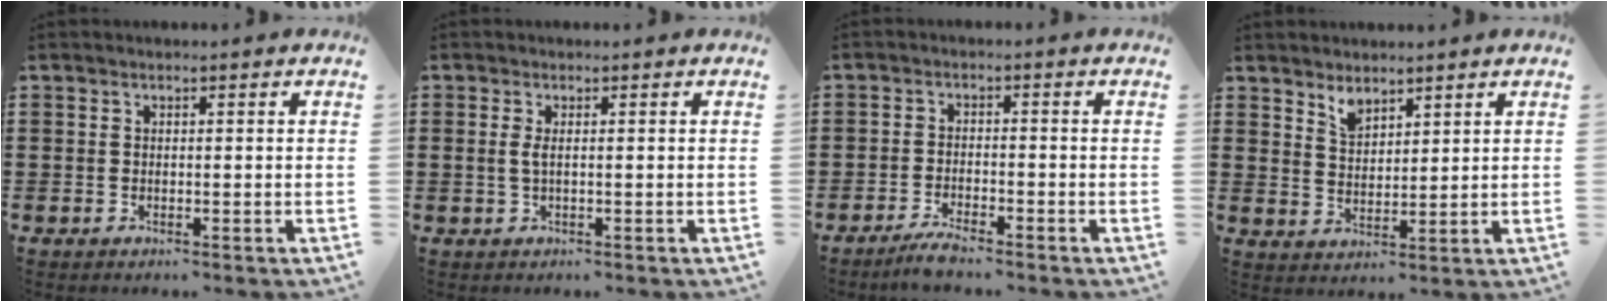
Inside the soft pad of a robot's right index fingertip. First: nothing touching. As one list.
[{"total": 1.5, "force": [0.0, 0.4, 1.4], "torque": [-0.036, -0.001, -0.003]}, {"total": 2.9, "force": [-2.6, 0.1, 1.1], "torque": [-0.026, 0.003, -0.053]}, {"total": 3.0, "force": [2.7, 1.2, 0.6], "torque": [-0.020, 0.001, 0.052]}]